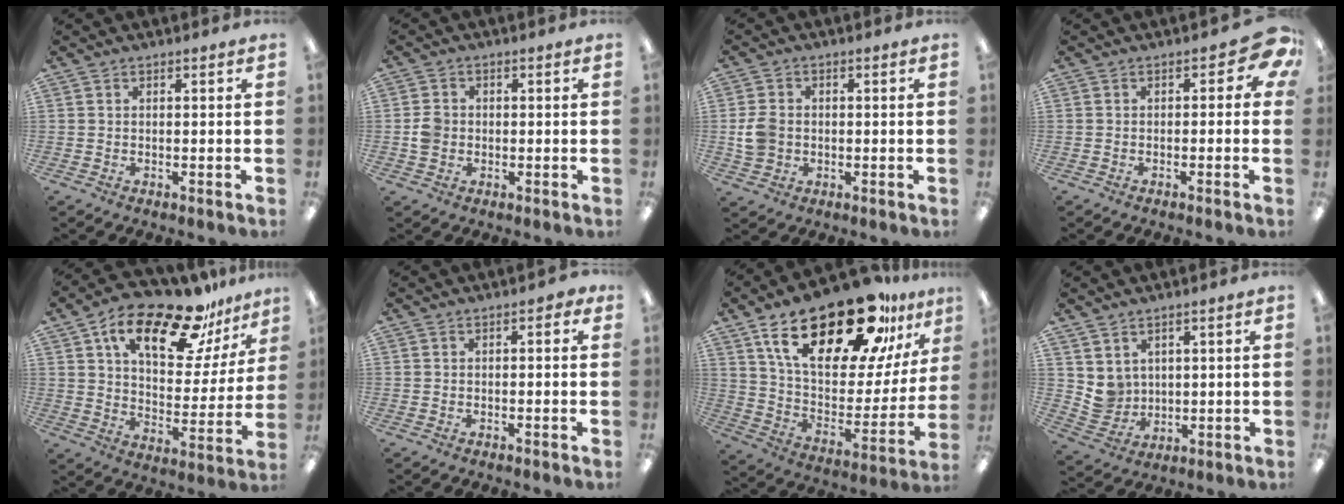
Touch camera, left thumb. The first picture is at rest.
{"total": 4.0, "force": [-0.3, 3.7, 1.6], "torque": [-0.022, 0.007, -0.008]}
{"total": 6.4, "force": [-0.4, 5.5, 3.2], "torque": [-0.057, 0.013, -0.003]}
{"total": 4.4, "force": [0.7, 2.9, 3.3], "torque": [-0.037, -0.002, 0.010]}
{"total": 22.2, "force": [14.8, 8.9, 13.9], "torque": [-0.231, -0.083, 0.250]}
{"total": 0.9, "force": [-0.4, 0.7, 0.3], "torque": [-0.007, 0.003, -0.009]}
{"total": 28.2, "force": [19.0, 10.5, 18.0], "torque": [-0.298, -0.112, 0.320]}
{"total": 5.9, "force": [3.4, 4.8, 0.4], "torque": [-0.023, -0.017, 0.071]}